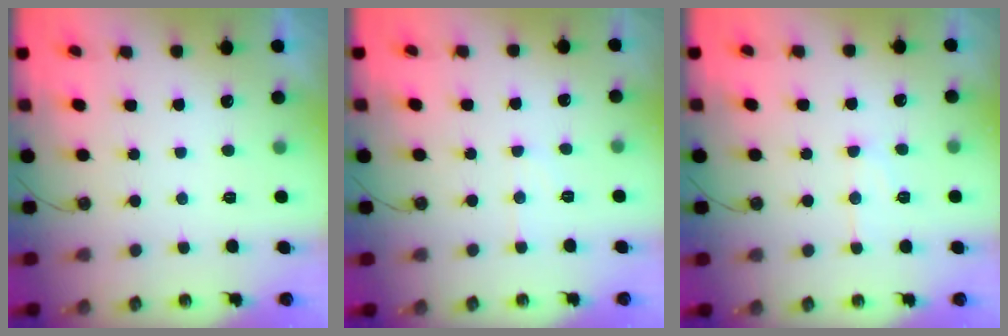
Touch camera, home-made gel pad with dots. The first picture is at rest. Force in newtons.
{"total": 5.8, "press": 5.8, "slide": 0.5}
{"total": 9.0, "press": 9.0, "slide": 0.7}